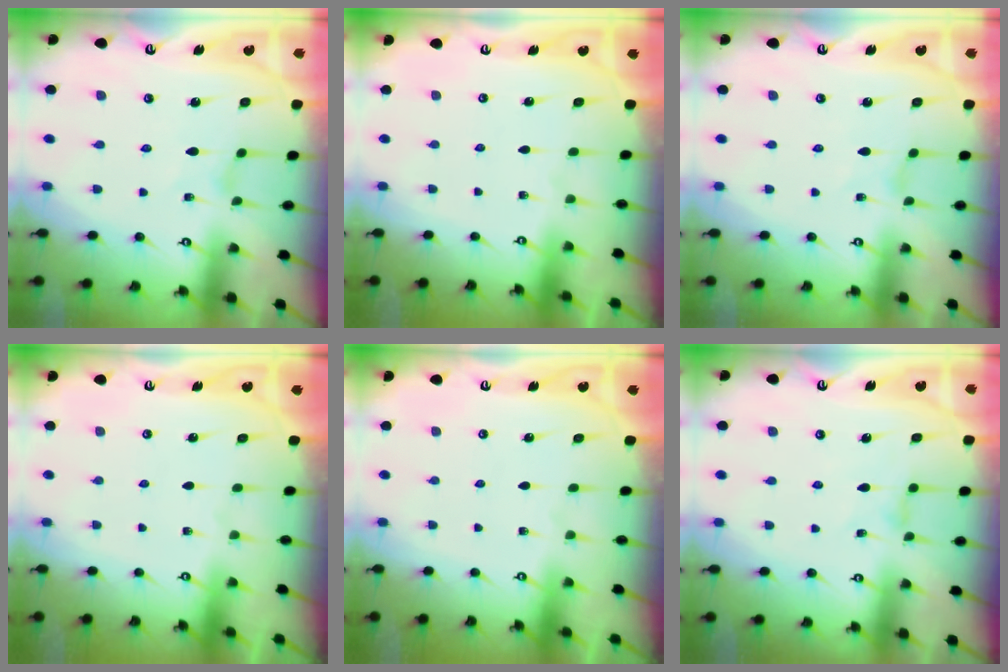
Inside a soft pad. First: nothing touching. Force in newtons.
{"total": 0.0}
{"total": 0.0}
{"total": 0.0}
{"total": 0.0}
{"total": 2.3, "press": 2.3, "slide": 0.4}